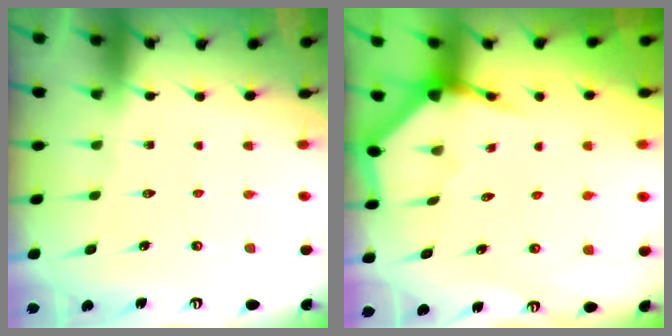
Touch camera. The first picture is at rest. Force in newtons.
{"total": 3.9, "press": 3.9, "slide": 0.3}